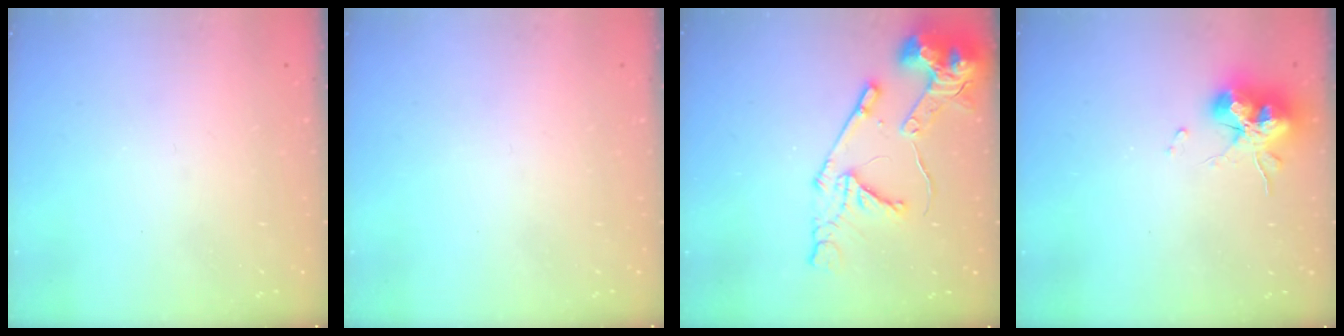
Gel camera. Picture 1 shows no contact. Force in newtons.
{"total": 0.0}
{"total": 20.4, "press": 20.3, "slide": 2.1}
{"total": 15.1, "press": 15.0, "slide": 1.0}